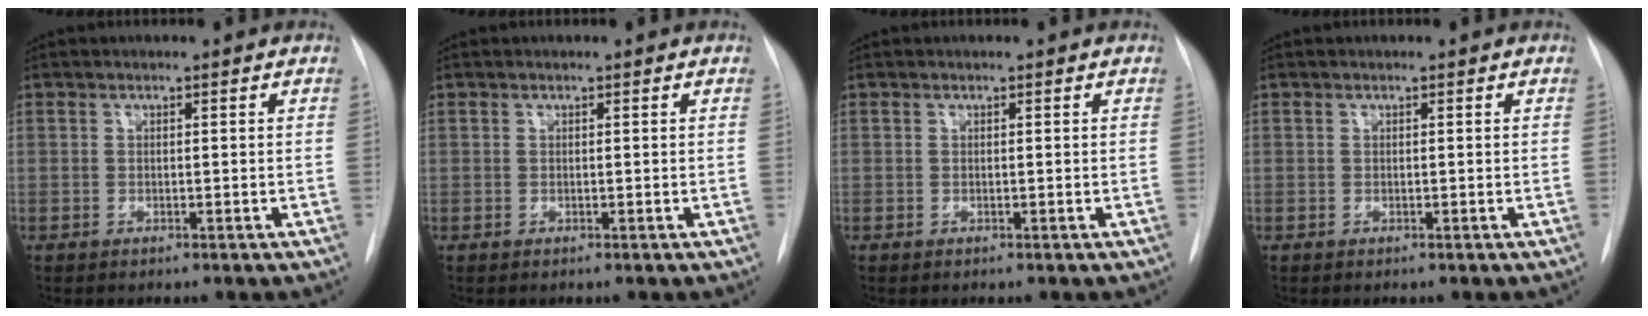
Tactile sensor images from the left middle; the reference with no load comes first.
{"total": 0.0}
{"total": 0.0}
{"total": 0.0}